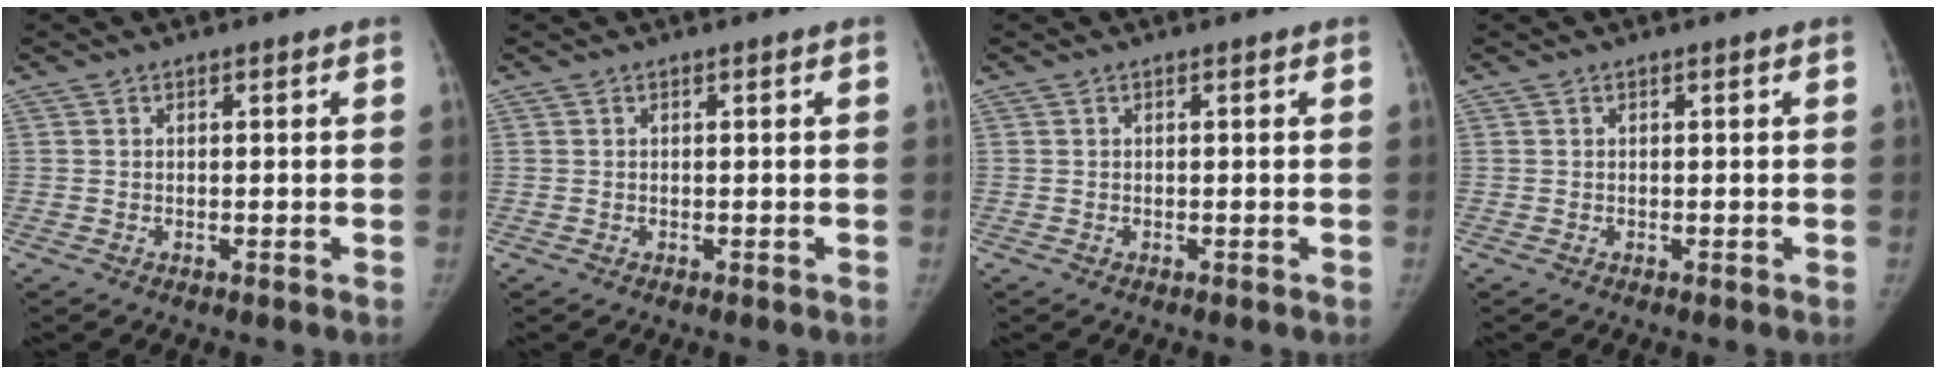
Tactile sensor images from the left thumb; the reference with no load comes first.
{"total": 0.0}
{"total": 0.0}
{"total": 0.0}